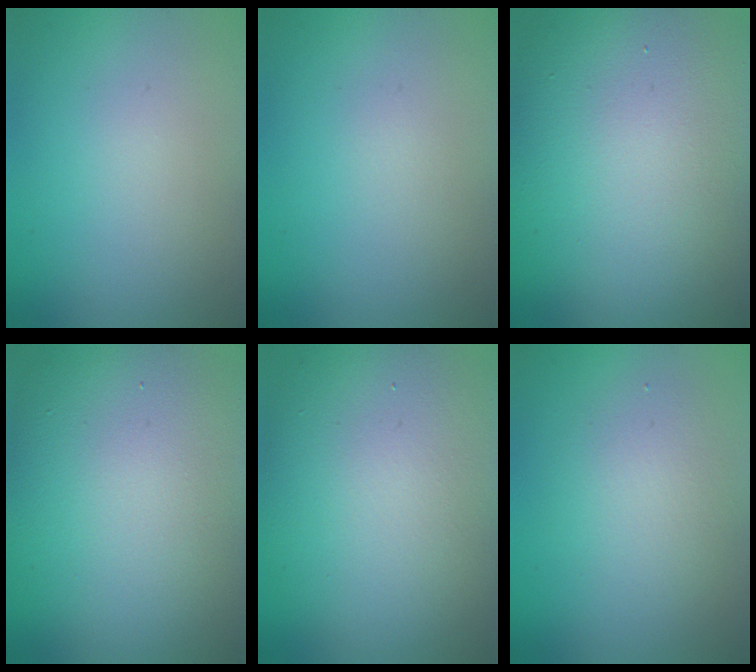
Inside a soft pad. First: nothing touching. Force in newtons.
{"total": 0.0}
{"total": 16.4, "press": 16.3, "slide": 1.4}
{"total": 14.1, "press": 14.1, "slide": 1.0}
{"total": 12.3, "press": 12.2, "slide": 1.0}
{"total": 2.9, "press": 2.9, "slide": 0.3}